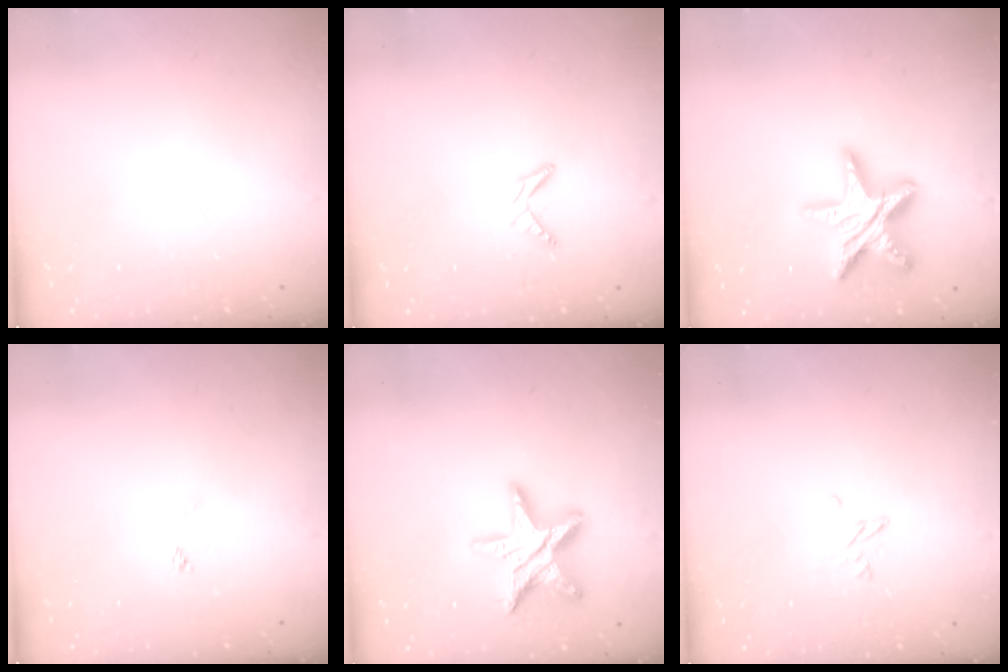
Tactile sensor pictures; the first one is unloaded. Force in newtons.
{"total": 3.9, "press": 3.9, "slide": 0.3}
{"total": 17.6, "press": 17.6, "slide": 1.2}
{"total": 0.0}
{"total": 17.5, "press": 17.5, "slide": 1.4}
{"total": 3.6, "press": 3.6, "slide": 0.4}